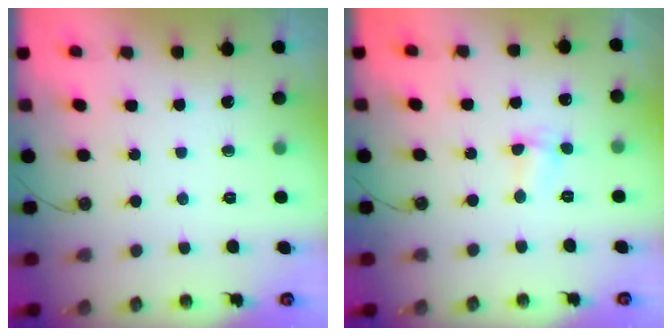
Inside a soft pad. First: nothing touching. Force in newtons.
{"total": 1.7, "press": 1.6, "slide": 0.6}